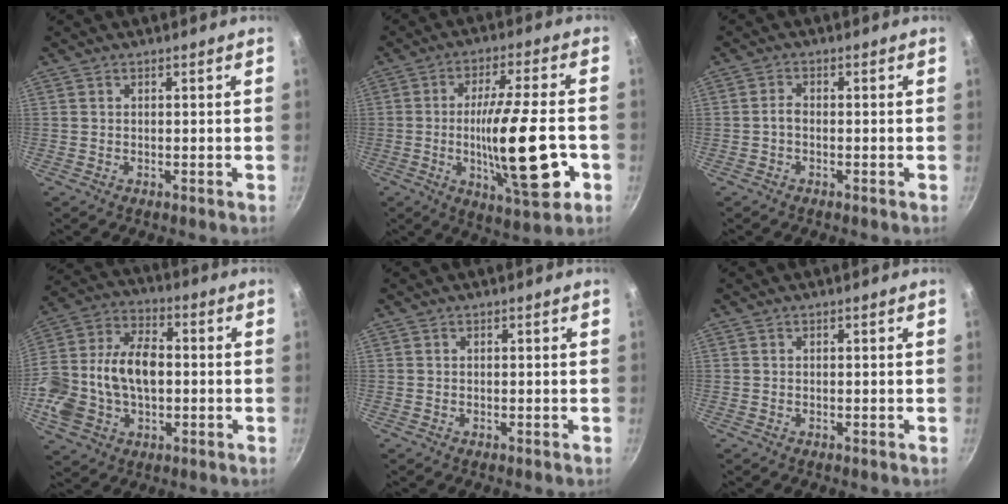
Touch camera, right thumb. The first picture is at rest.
{"total": 18.5, "force": [-4.1, 4.5, 17.5], "torque": [-0.276, 0.004, -0.064]}
{"total": 1.6, "force": [-0.6, 0.9, 1.2], "torque": [-0.025, 0.011, -0.017]}
{"total": 20.0, "force": [-0.9, 13.4, 14.9], "torque": [-0.286, 0.038, -0.018]}
{"total": 0.0}
{"total": 0.0}